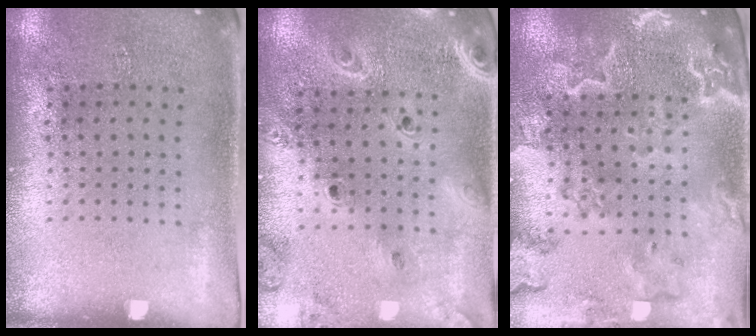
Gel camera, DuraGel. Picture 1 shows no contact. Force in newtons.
{"total": 2.5, "press": 2.2, "slide": 1.2}
{"total": 3.5, "press": 3.1, "slide": 1.7}